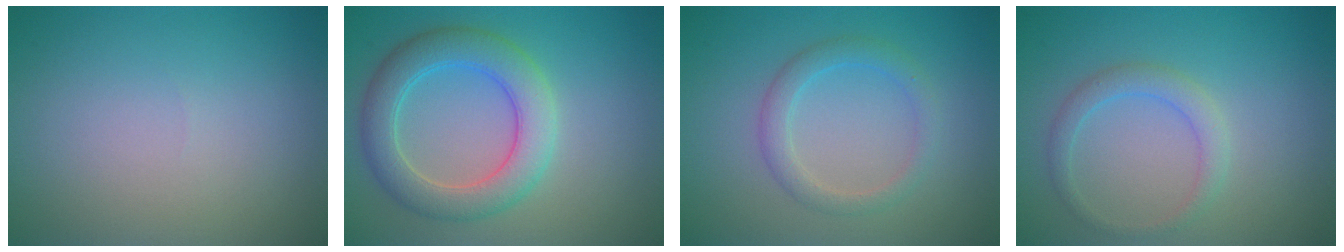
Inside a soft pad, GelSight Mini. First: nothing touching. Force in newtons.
{"total": 5.4, "press": 5.3, "slide": 0.3}
{"total": 2.3, "press": 2.3, "slide": 0.1}
{"total": 2.0, "press": 2.0, "slide": 0.1}